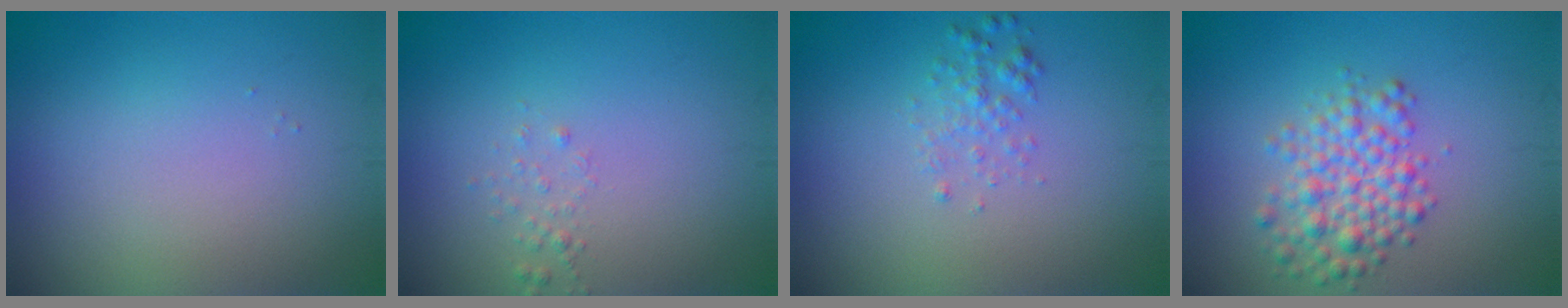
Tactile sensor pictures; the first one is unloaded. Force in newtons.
{"total": 0.7, "press": 0.7, "slide": 0.1}
{"total": 1.4, "press": 1.4, "slide": 0.0}
{"total": 3.9, "press": 3.9, "slide": 0.1}